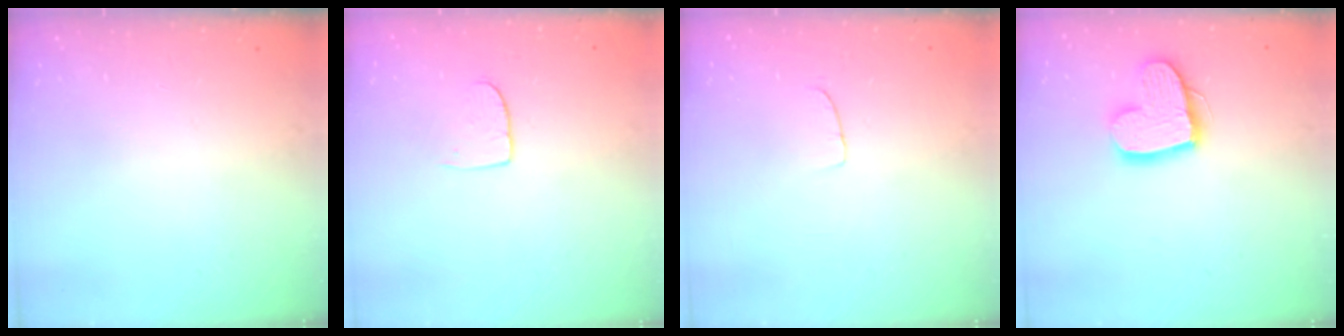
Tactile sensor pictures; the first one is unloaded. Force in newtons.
{"total": 4.1, "press": 4.1, "slide": 0.3}
{"total": 2.5, "press": 2.5, "slide": 0.1}
{"total": 14.4, "press": 14.3, "slide": 1.3}